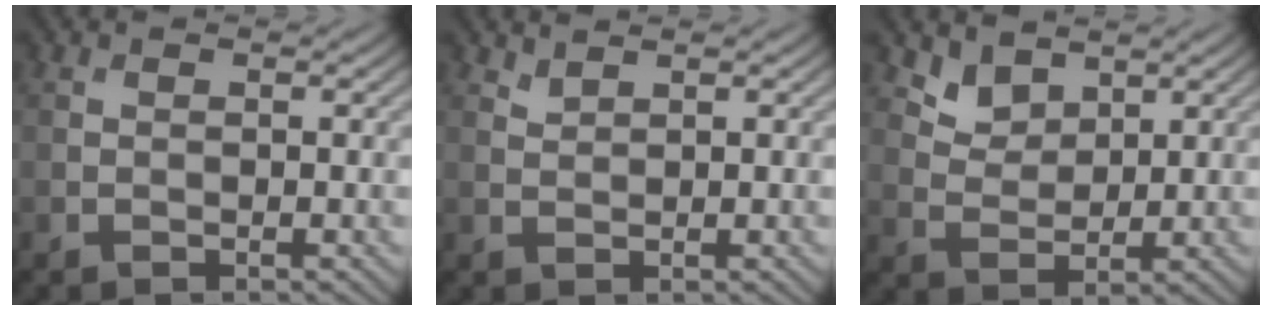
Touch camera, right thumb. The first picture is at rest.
{"total": 1.0, "force": [1.0, 0.1, 0.3], "torque": [-0.009, 0.000, 0.024]}
{"total": 3.6, "force": [2.8, 1.9, 1.2], "torque": [-0.035, -0.012, 0.057]}